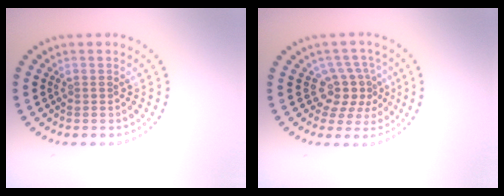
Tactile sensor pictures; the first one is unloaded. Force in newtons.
{"total": 3.4, "press": 2.5, "slide": 2.3}